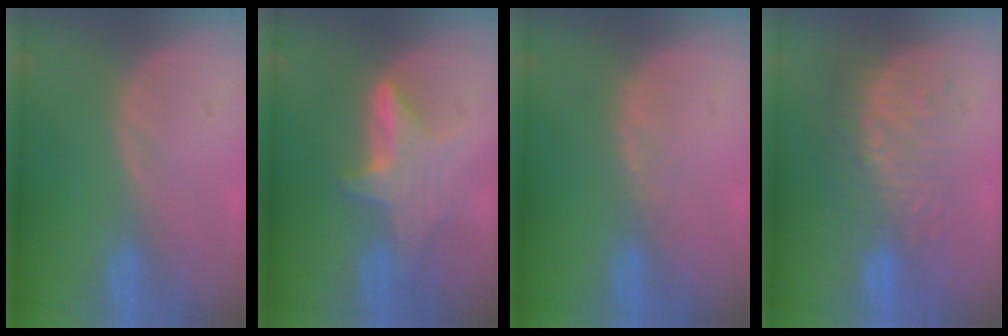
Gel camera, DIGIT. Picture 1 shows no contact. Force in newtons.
{"total": 6.0, "press": 5.9, "slide": 0.6}
{"total": 1.0, "press": 1.0, "slide": 0.2}
{"total": 9.5, "press": 8.5, "slide": 4.3}